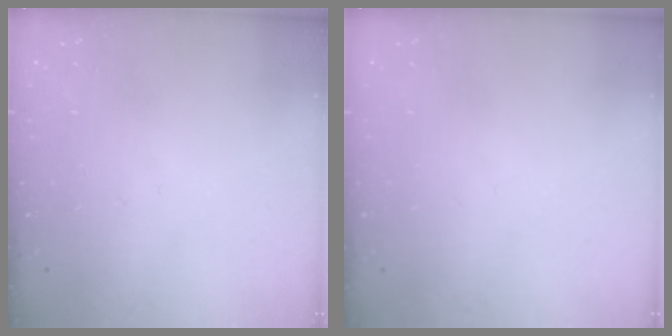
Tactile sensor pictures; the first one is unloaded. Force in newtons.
{"total": 0.0}